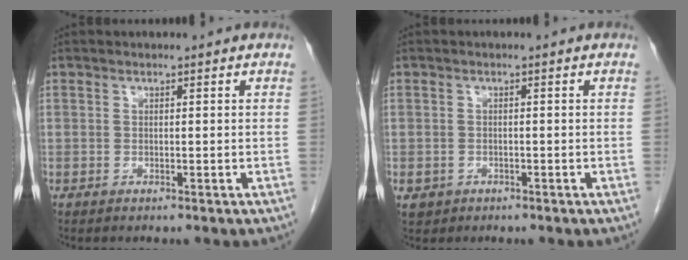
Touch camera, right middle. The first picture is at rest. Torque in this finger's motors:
{"motor_torque": [0.20, 0.00, 0.01, 0.03]}